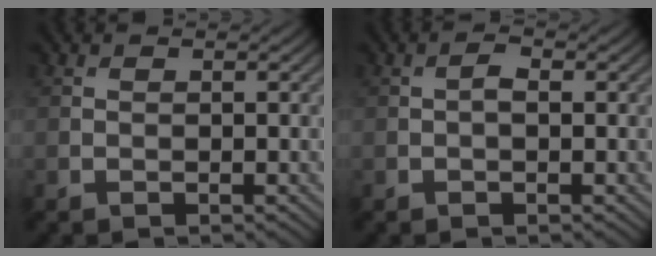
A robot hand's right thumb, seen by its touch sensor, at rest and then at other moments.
{"total": 1.2, "force": [0.0, 0.6, 1.1], "torque": [-0.021, 0.002, -0.002]}